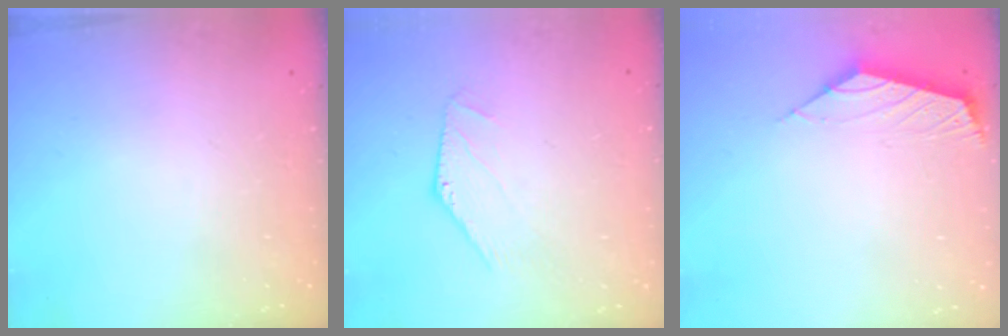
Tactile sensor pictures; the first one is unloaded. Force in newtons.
{"total": 0.0}
{"total": 2.8, "press": 2.7, "slide": 0.6}